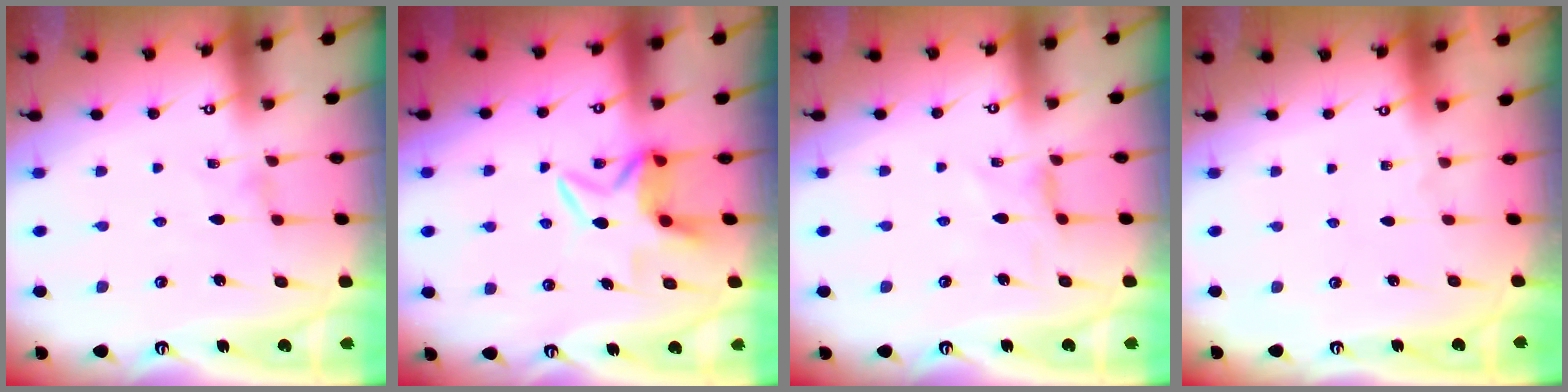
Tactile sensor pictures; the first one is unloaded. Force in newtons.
{"total": 6.1, "press": 6.1, "slide": 0.8}
{"total": 0.9, "press": 0.9, "slide": 0.3}
{"total": 0.0}